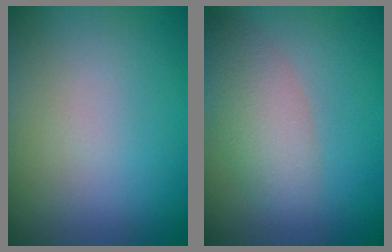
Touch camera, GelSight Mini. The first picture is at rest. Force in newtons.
{"total": 4.0, "press": 4.0, "slide": 0.3}